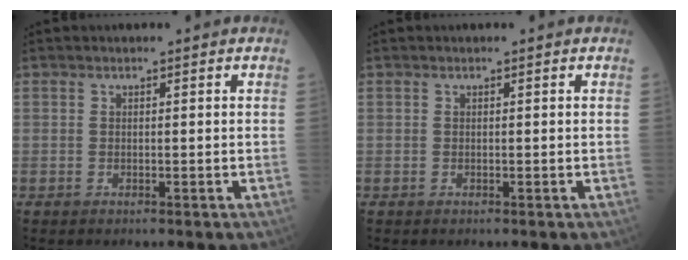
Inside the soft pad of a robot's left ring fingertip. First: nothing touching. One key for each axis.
{"total": 0.0}